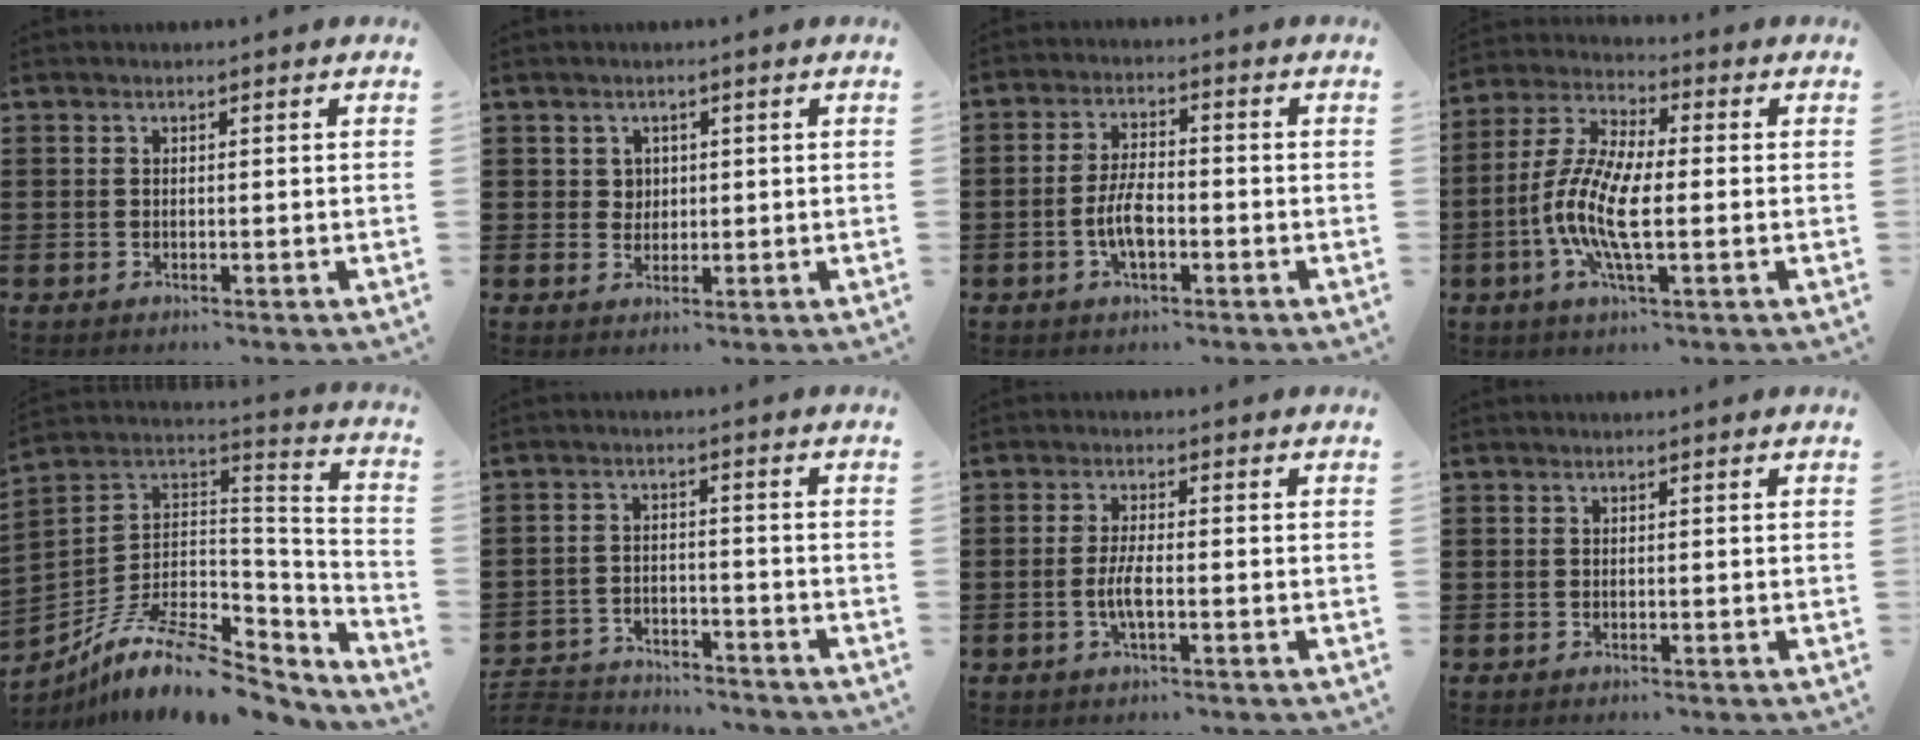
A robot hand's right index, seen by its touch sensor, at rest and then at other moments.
{"total": 2.0, "force": [0.8, 1.8, 0.5], "torque": [-0.017, 0.006, 0.016]}
{"total": 5.5, "force": [-1.6, 2.3, 4.8], "torque": [-0.111, -0.002, -0.035]}
{"total": 10.4, "force": [-2.1, 3.2, 9.6], "torque": [-0.225, -0.017, -0.049]}
{"total": 12.7, "force": [-8.7, 5.0, 7.9], "torque": [-0.158, 0.017, -0.159]}
{"total": 4.7, "force": [-4.7, 0.6, 0.2], "torque": [-0.021, 0.003, -0.101]}
{"total": 3.7, "force": [-1.0, 0.9, 3.5], "torque": [-0.083, -0.007, -0.025]}
{"total": 0.0}